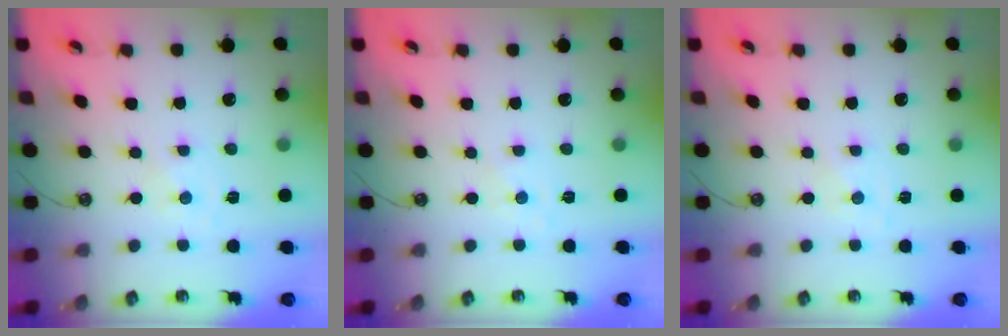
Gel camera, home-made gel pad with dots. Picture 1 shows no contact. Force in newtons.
{"total": 1.1, "press": 1.1, "slide": 0.2}
{"total": 0.0}